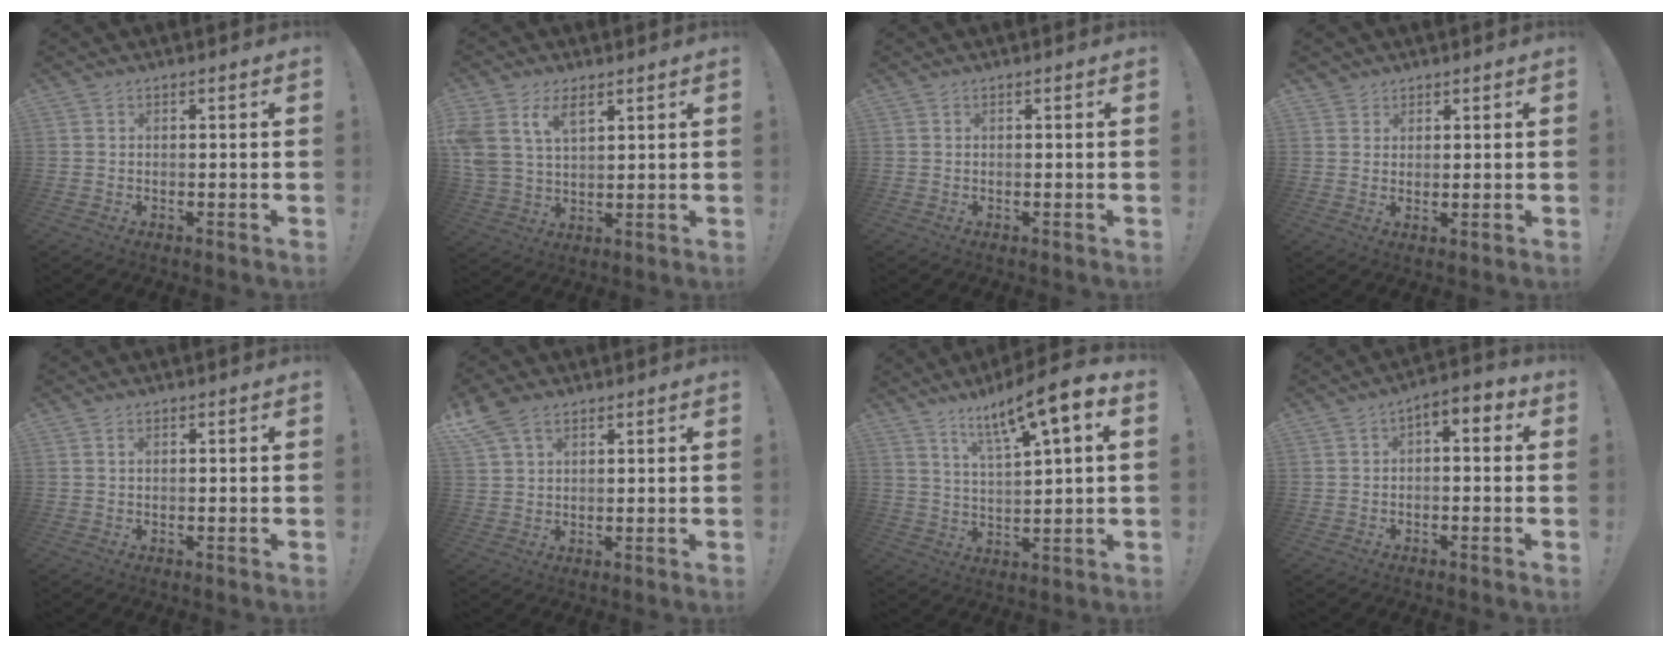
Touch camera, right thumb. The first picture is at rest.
{"total": 9.2, "force": [5.2, 5.7, 5.1], "torque": [-0.111, -0.019, 0.101]}
{"total": 0.0}
{"total": 2.5, "force": [2.0, 1.5, 0.2], "torque": [0.000, -0.011, 0.037]}
{"total": 0.8, "force": [0.4, 0.4, 0.5], "torque": [-0.011, 0.003, 0.007]}
{"total": 7.3, "force": [4.6, 4.3, 3.6], "torque": [-0.064, -0.013, 0.091]}
{"total": 11.6, "force": [7.1, 1.4, 9.0], "torque": [-0.146, -0.045, 0.109]}
{"total": 3.6, "force": [-0.8, 2.1, 2.8], "torque": [-0.042, 0.006, -0.014]}